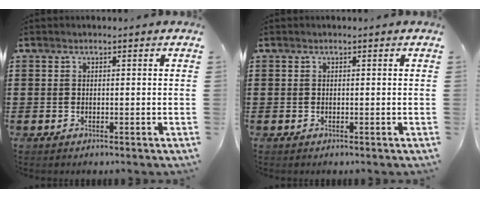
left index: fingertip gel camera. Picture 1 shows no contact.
{"total": 0.0}